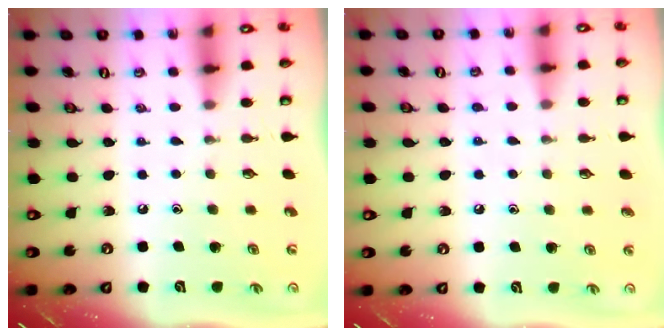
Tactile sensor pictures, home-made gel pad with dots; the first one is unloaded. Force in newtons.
{"total": 4.9, "press": 4.9, "slide": 0.5}